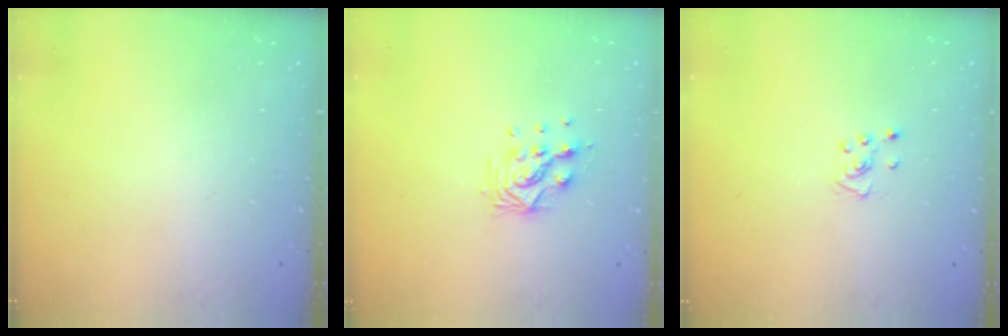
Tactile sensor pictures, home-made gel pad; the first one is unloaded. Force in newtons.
{"total": 8.8, "press": 8.7, "slide": 0.9}
{"total": 2.8, "press": 2.8, "slide": 0.3}